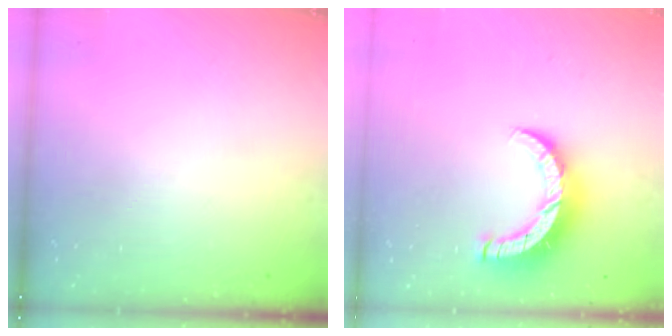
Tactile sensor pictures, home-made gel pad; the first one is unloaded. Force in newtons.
{"total": 9.9, "press": 9.9, "slide": 0.6}